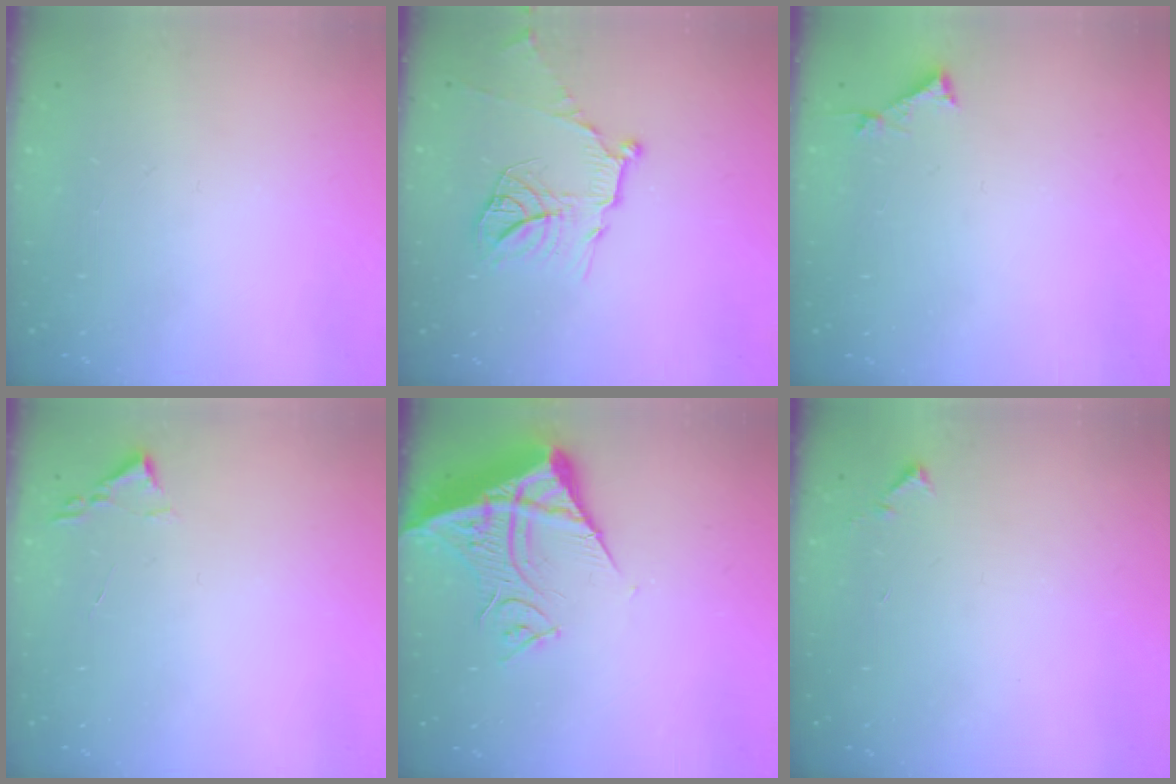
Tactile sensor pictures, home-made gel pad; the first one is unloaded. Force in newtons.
{"total": 13.4, "press": 13.3, "slide": 1.2}
{"total": 3.1, "press": 3.1, "slide": 0.3}
{"total": 1.8, "press": 1.7, "slide": 0.2}
{"total": 13.5, "press": 13.3, "slide": 1.8}
{"total": 5.8, "press": 5.8, "slide": 0.4}